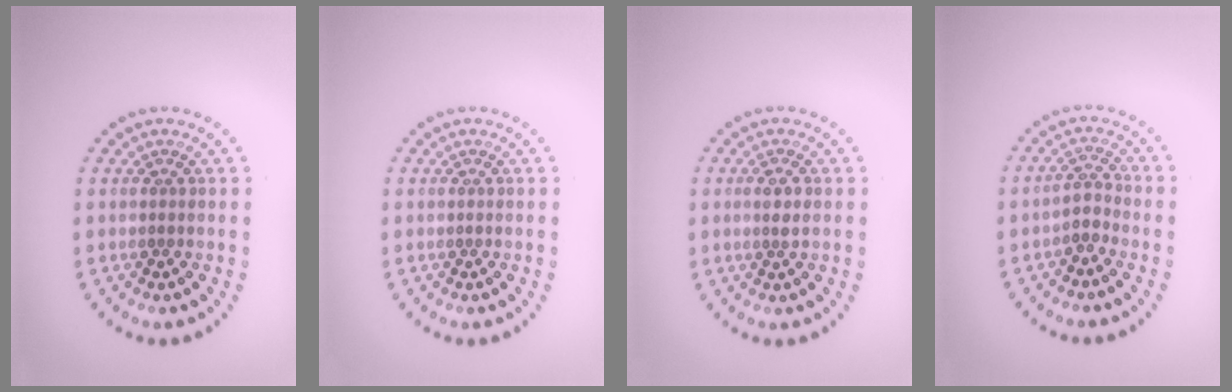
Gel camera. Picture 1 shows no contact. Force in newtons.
{"total": 0.0}
{"total": 1.3, "press": 1.2, "slide": 0.6}
{"total": 1.6, "press": 1.3, "slide": 1.0}